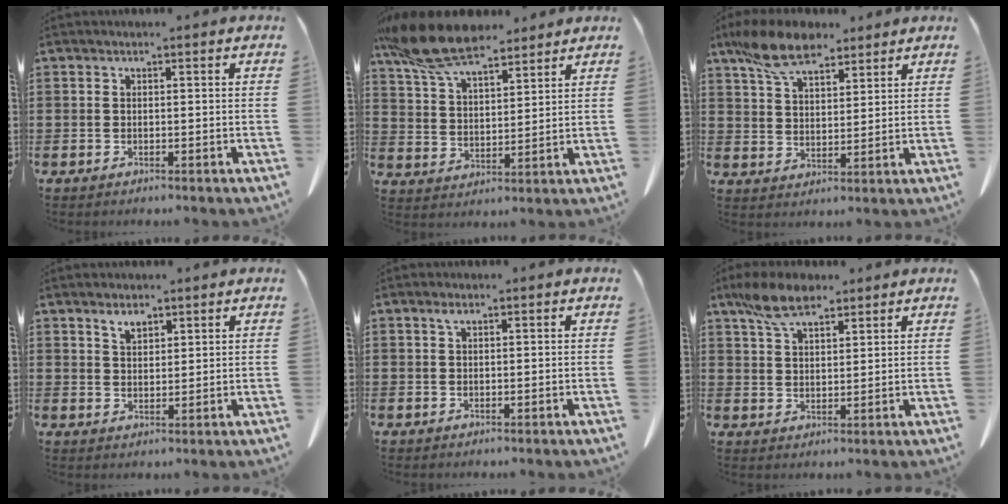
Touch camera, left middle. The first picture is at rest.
{"total": 11.6, "force": [9.6, 3.3, 5.7], "torque": [-0.141, -0.023, 0.181]}
{"total": 10.0, "force": [7.5, 3.9, 5.3], "torque": [-0.125, -0.008, 0.142]}
{"total": 2.9, "force": [2.1, 1.2, 1.4], "torque": [-0.025, -0.001, 0.038]}
{"total": 1.1, "force": [0.6, 0.4, 0.9], "torque": [-0.019, 0.001, 0.010]}
{"total": 7.6, "force": [5.6, 3.0, 4.2], "torque": [-0.099, -0.001, 0.106]}